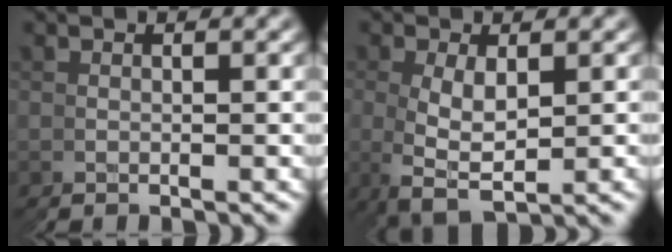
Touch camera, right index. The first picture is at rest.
{"total": 3.7, "force": [-0.1, 2.4, 2.9], "torque": [-0.074, -0.005, 0.000]}